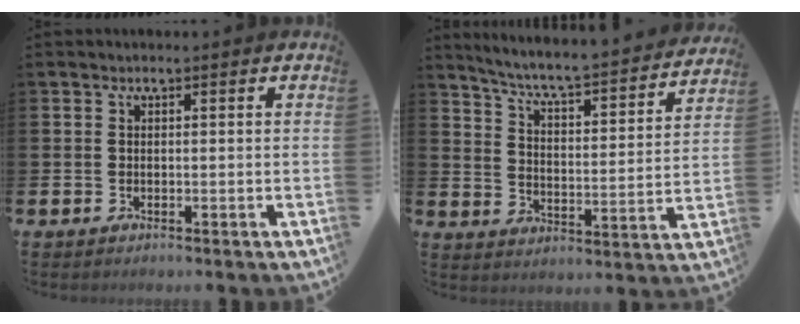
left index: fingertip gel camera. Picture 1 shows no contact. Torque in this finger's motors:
{"motor_torque": [-0.15, -1.24, 0.57, 0.18]}